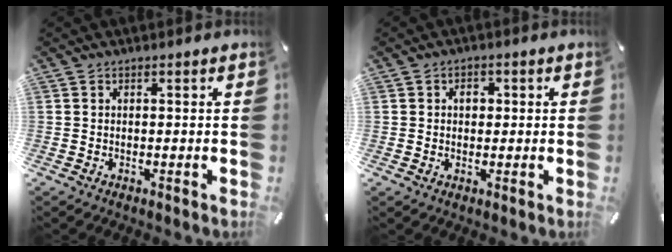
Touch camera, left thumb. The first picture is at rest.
{"total": 3.3, "force": [0.5, 2.5, 2.0], "torque": [-0.019, -0.001, -0.001]}